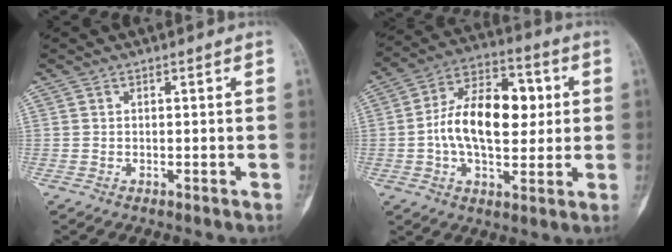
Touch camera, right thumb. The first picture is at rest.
{"total": 16.8, "force": [1.0, 9.7, 13.7], "torque": [-0.204, 0.023, 0.009]}